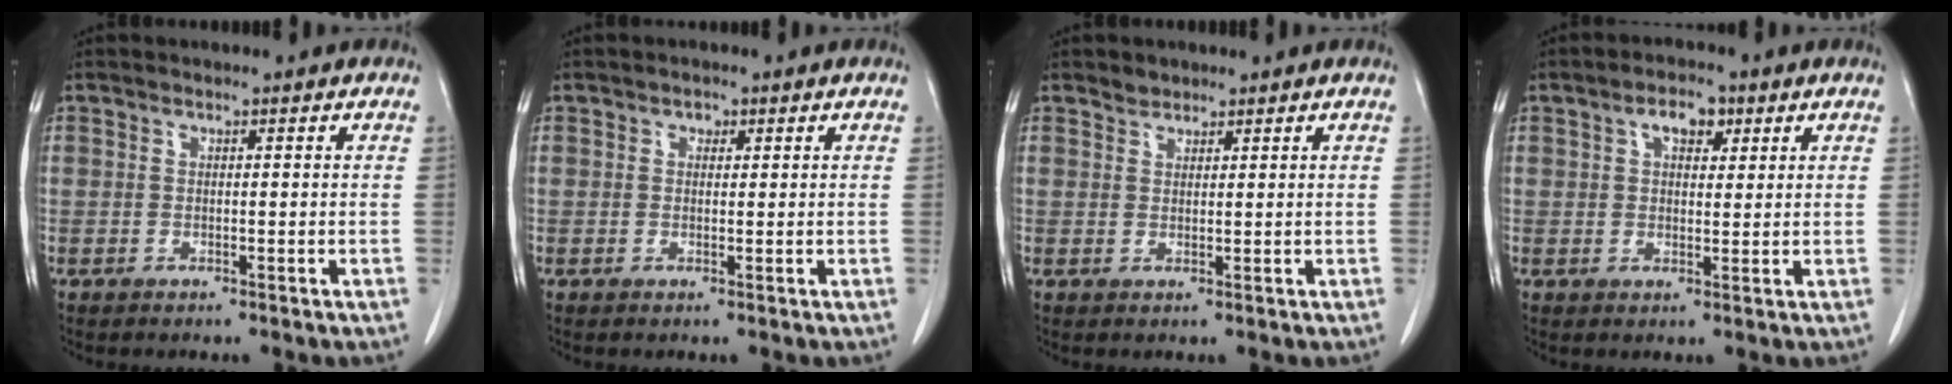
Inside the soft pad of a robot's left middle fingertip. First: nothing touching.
{"total": 1.0, "force": [0.5, 0.7, 0.4], "torque": [-0.004, 0.000, 0.006]}
{"total": 1.4, "force": [1.2, 0.7, 0.0], "torque": [0.001, 0.001, 0.020]}
{"total": 4.0, "force": [1.9, 2.1, 2.9], "torque": [-0.048, 0.012, 0.030]}